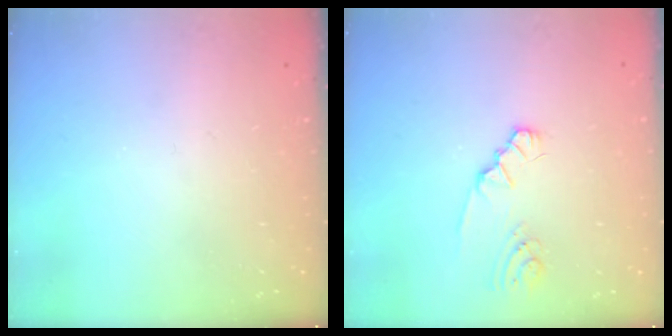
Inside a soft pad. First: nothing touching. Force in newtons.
{"total": 2.2, "press": 2.2, "slide": 0.4}